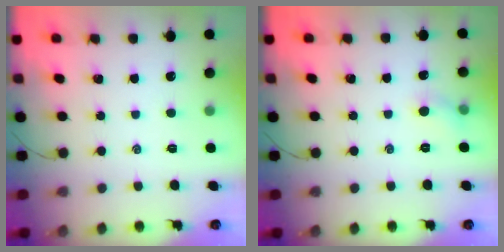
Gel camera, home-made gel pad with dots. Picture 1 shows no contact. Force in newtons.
{"total": 3.8, "press": 3.6, "slide": 1.4}